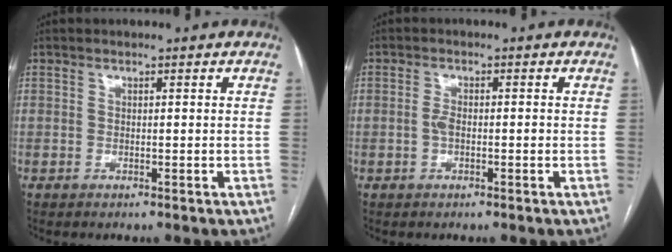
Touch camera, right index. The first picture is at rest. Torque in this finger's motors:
{"motor_torque": [0.60, -0.03, 0.13, 0.04]}